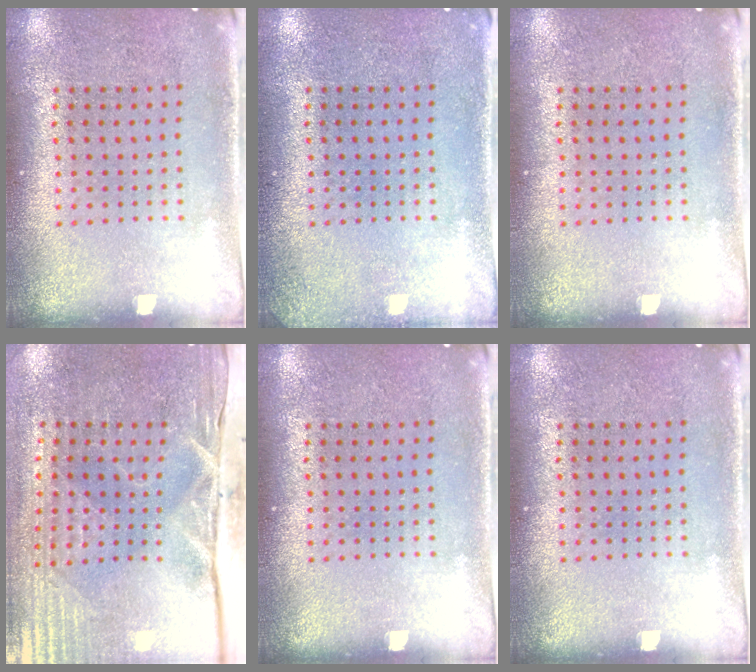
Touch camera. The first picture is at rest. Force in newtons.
{"total": 1.2, "press": 1.2, "slide": 0.1}
{"total": 0.0}
{"total": 4.7, "press": 4.0, "slide": 2.5}
{"total": 0.0}
{"total": 0.0}